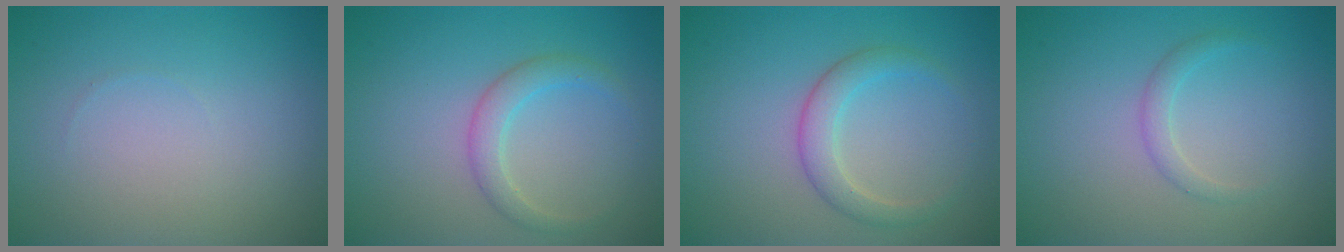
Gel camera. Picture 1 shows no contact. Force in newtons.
{"total": 2.3, "press": 2.2, "slide": 0.3}
{"total": 2.6, "press": 2.6, "slide": 0.1}
{"total": 1.2, "press": 1.2, "slide": 0.0}